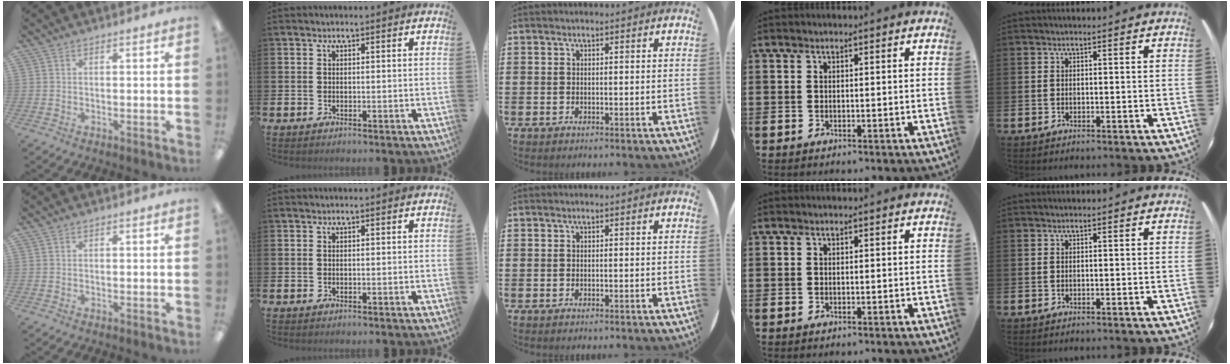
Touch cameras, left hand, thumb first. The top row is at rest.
{}